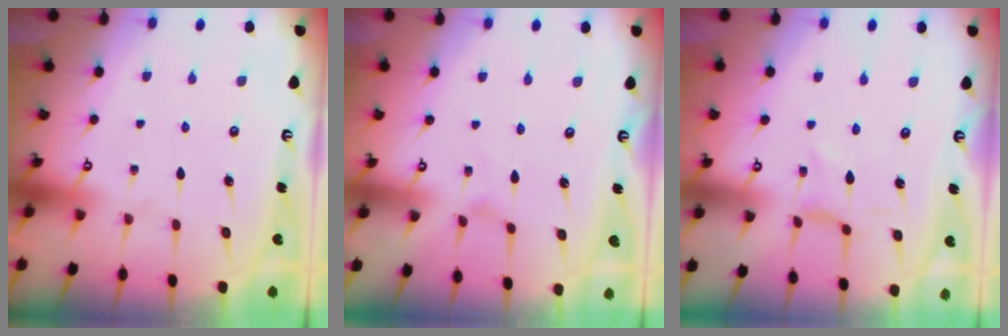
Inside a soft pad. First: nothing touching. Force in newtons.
{"total": 0.0}
{"total": 0.0}